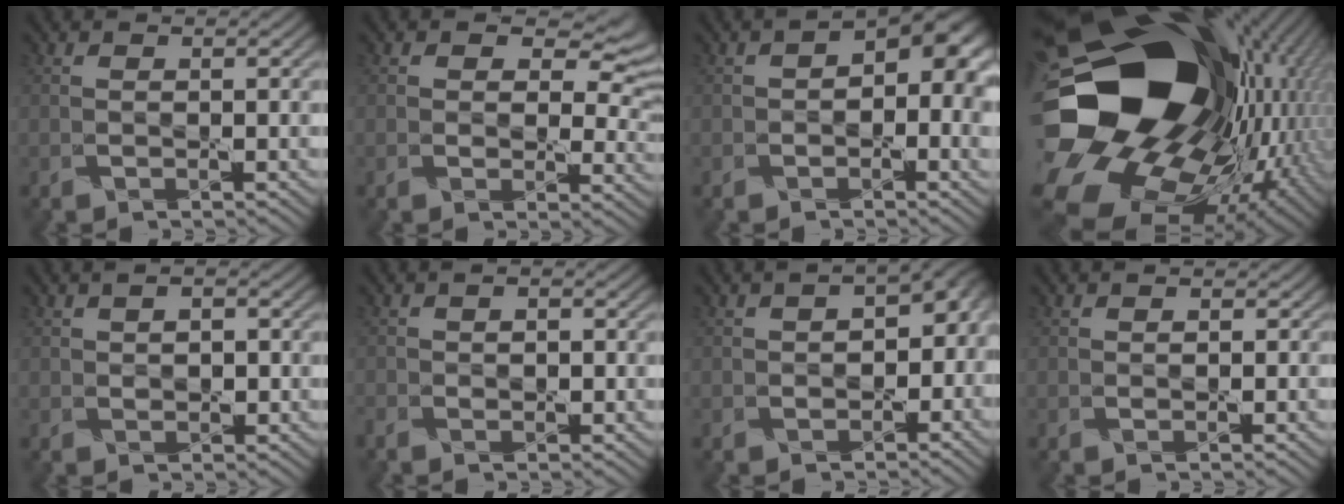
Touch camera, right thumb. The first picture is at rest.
{"total": 7.3, "force": [2.8, 5.1, 4.4], "torque": [-0.060, -0.007, 0.041]}
{"total": 9.4, "force": [1.2, 5.7, 7.5], "torque": [-0.094, -0.006, 0.011]}
{"total": 22.4, "force": [0.1, 16.5, 15.2], "torque": [-0.288, -0.072, 0.006]}
{"total": 2.0, "force": [0.2, 1.6, 1.2], "torque": [-0.021, 0.006, 0.001]}
{"total": 2.2, "force": [-1.3, 1.3, 1.1], "torque": [-0.028, -0.002, -0.031]}
{"total": 7.2, "force": [-1.2, 5.1, 4.9], "torque": [-0.044, -0.009, -0.010]}
{"total": 0.6, "force": [-0.1, 0.6, -0.2], "torque": [0.007, -0.001, -0.005]}